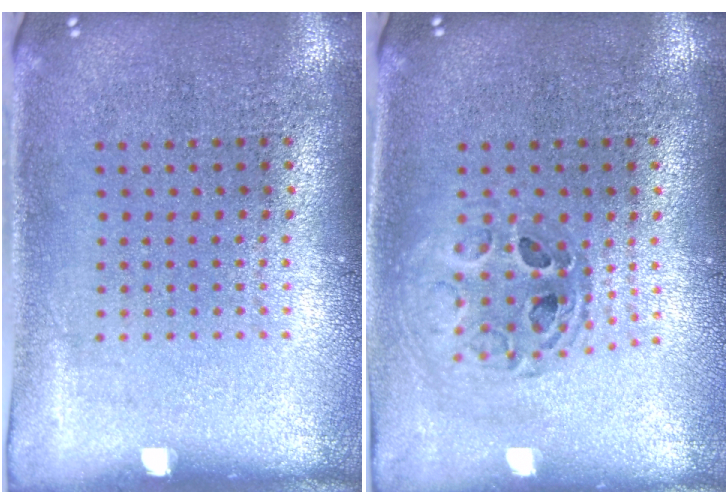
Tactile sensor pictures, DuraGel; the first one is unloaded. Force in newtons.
{"total": 0.7, "press": 0.7, "slide": 0.1}